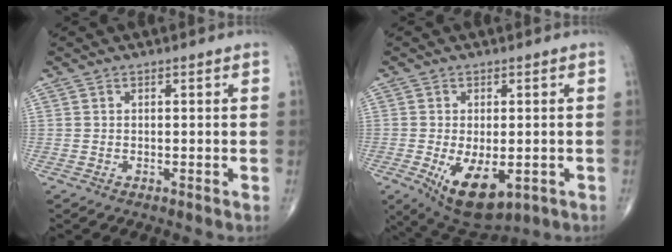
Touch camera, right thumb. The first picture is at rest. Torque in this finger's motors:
{"motor_torque": [0.12, 0.32, 0.58, 0.27, 0.08]}